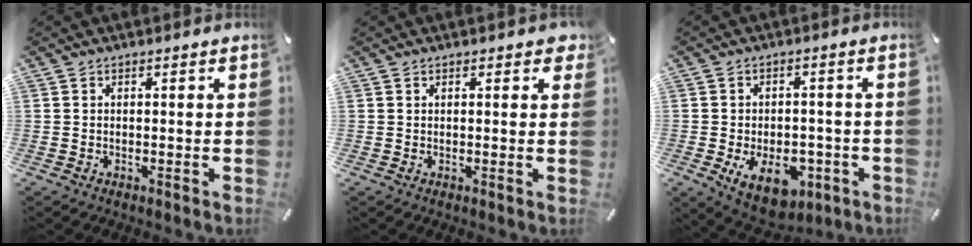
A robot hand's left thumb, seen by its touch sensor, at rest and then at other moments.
{"total": 1.2, "force": [0.7, 0.7, 0.7], "torque": [-0.007, 0.001, 0.010]}
{"total": 11.4, "force": [-4.4, 7.2, 7.6], "torque": [-0.120, 0.009, -0.071]}